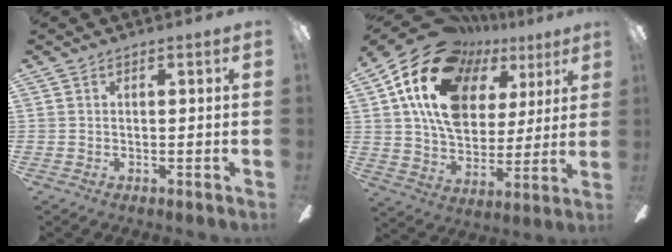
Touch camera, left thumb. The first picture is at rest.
{"total": 21.1, "force": [11.1, 13.3, 12.1], "torque": [-0.234, -0.053, 0.198]}